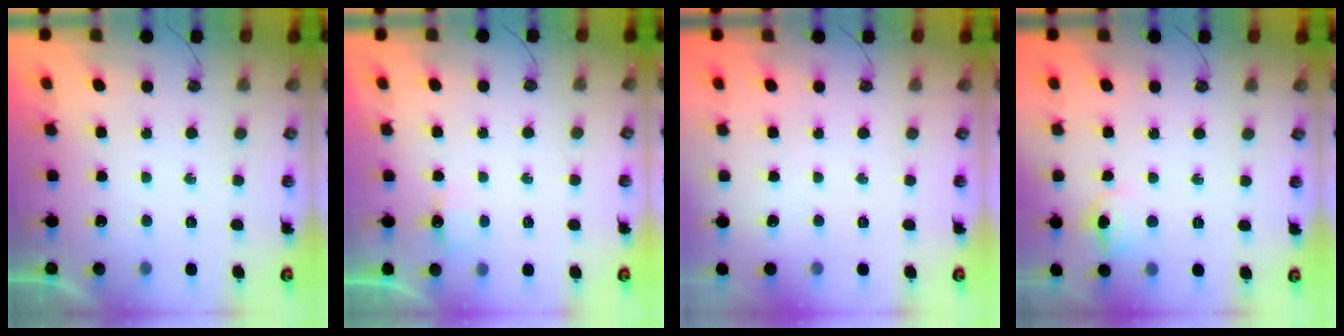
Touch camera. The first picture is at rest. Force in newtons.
{"total": 3.6, "press": 3.4, "slide": 1.2}
{"total": 0.0}
{"total": 5.6, "press": 5.3, "slide": 1.6}